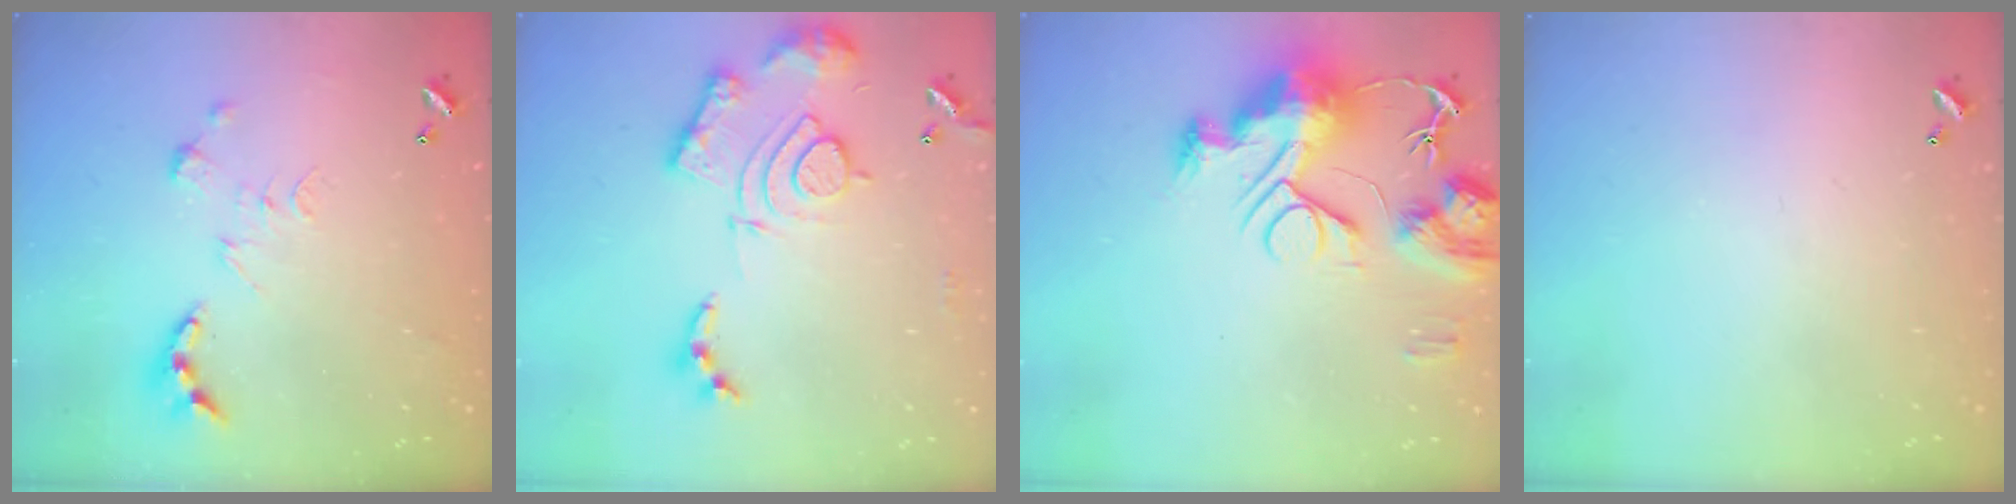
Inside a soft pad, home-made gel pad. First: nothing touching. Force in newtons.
{"total": 17.4, "press": 17.3, "slide": 1.7}
{"total": 14.8, "press": 14.7, "slide": 1.3}
{"total": 0.0}